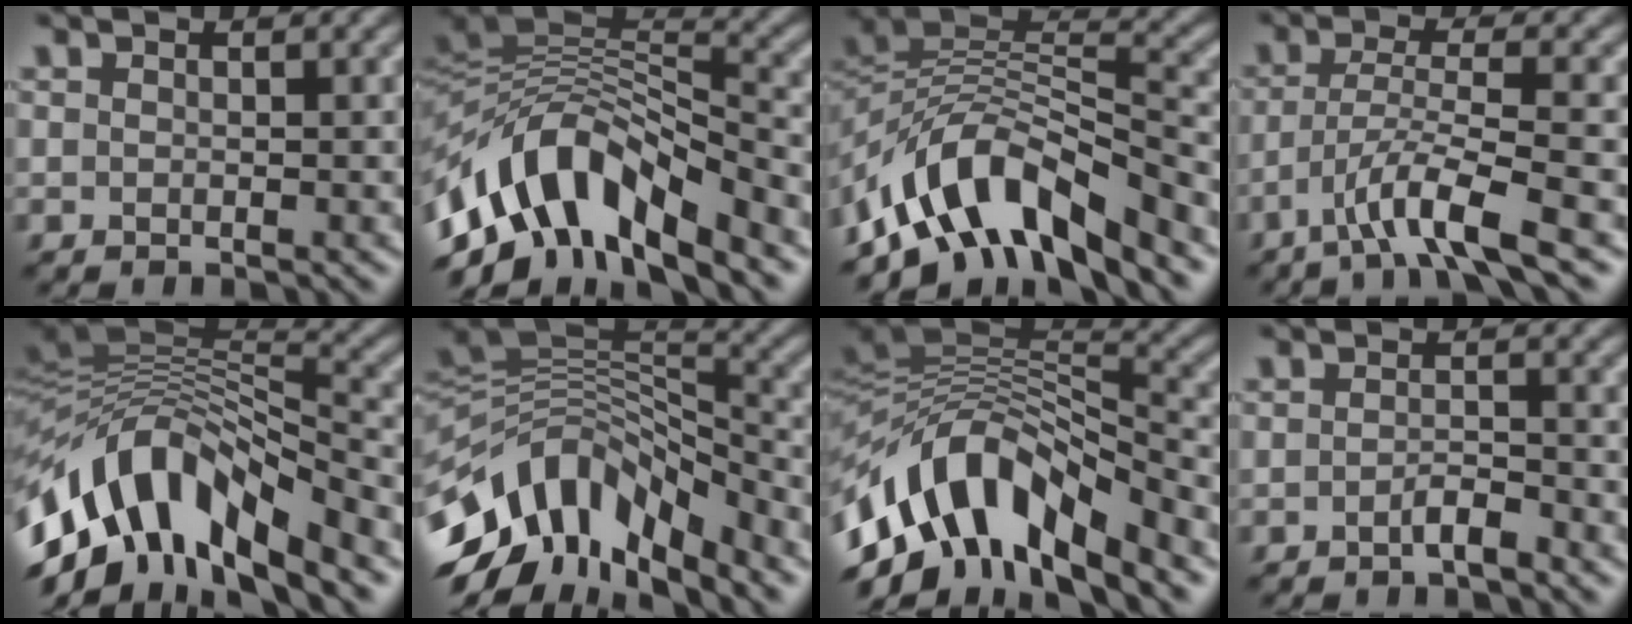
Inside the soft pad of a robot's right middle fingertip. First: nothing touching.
{"total": 10.9, "force": [-5.5, 4.8, 8.1], "torque": [-0.139, 0.018, -0.110]}
{"total": 9.6, "force": [-6.1, 4.0, 6.3], "torque": [-0.094, 0.010, -0.119]}
{"total": 5.3, "force": [-3.2, 0.5, 4.2], "torque": [-0.074, 0.004, -0.067]}
{"total": 12.5, "force": [-4.9, 6.1, 9.8], "torque": [-0.183, 0.018, -0.090]}
{"total": 12.1, "force": [-6.2, 6.2, 8.3], "torque": [-0.152, 0.021, -0.121]}
{"total": 12.0, "force": [-5.5, 5.4, 9.2], "torque": [-0.165, 0.020, -0.106]}
{"total": 1.6, "force": [-1.1, 0.3, 1.1], "torque": [-0.022, 0.003, -0.022]}